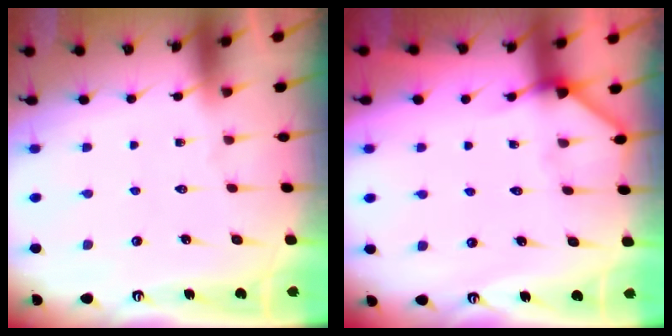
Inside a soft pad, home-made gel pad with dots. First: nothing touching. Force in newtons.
{"total": 4.6, "press": 4.6, "slide": 0.5}